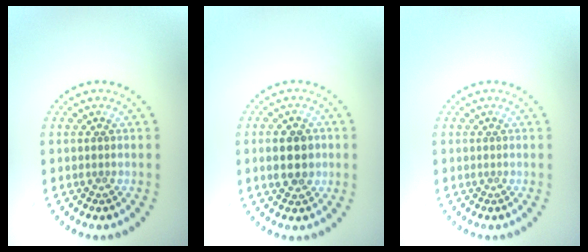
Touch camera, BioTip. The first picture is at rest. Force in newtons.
{"total": 3.7, "press": 3.7, "slide": 0.2}
{"total": 0.0}